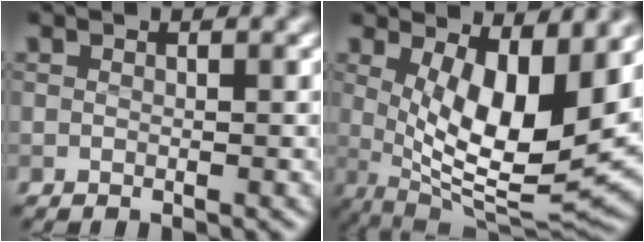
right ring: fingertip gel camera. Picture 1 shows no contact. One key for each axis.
{"total": 10.3, "fx": 2.0, "fy": 3.8, "fz": 9.4, "tx": -0.156, "ty": -0.028, "tz": 0.043}